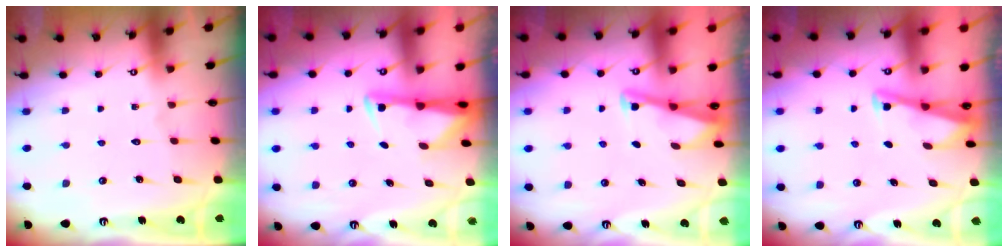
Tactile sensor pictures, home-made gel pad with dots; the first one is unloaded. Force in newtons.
{"total": 3.2, "press": 3.1, "slide": 0.5}
{"total": 2.9, "press": 2.9, "slide": 0.3}
{"total": 3.0, "press": 3.0, "slide": 0.3}